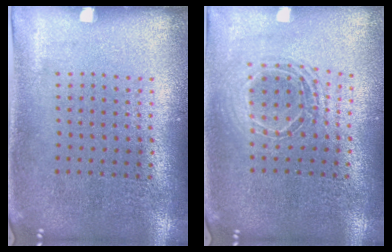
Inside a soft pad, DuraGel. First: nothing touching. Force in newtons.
{"total": 1.8, "press": 1.5, "slide": 0.9}